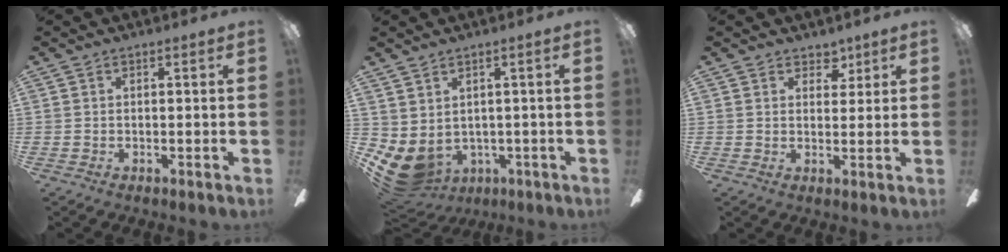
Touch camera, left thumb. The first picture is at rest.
{"total": 6.0, "force": [-1.5, 4.3, 3.8], "torque": [-0.115, -0.013, -0.028]}
{"total": 4.3, "force": [3.1, 2.6, 1.4], "torque": [-0.012, -0.012, 0.052]}